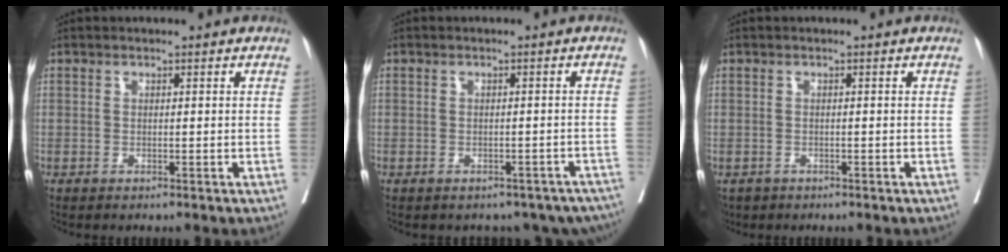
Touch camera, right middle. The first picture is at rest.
{"total": 11.2, "force": [-9.4, 5.5, 2.9], "torque": [-0.041, 0.015, -0.092]}
{"total": 3.0, "force": [-1.9, 2.1, 0.6], "torque": [-0.011, -0.002, -0.031]}